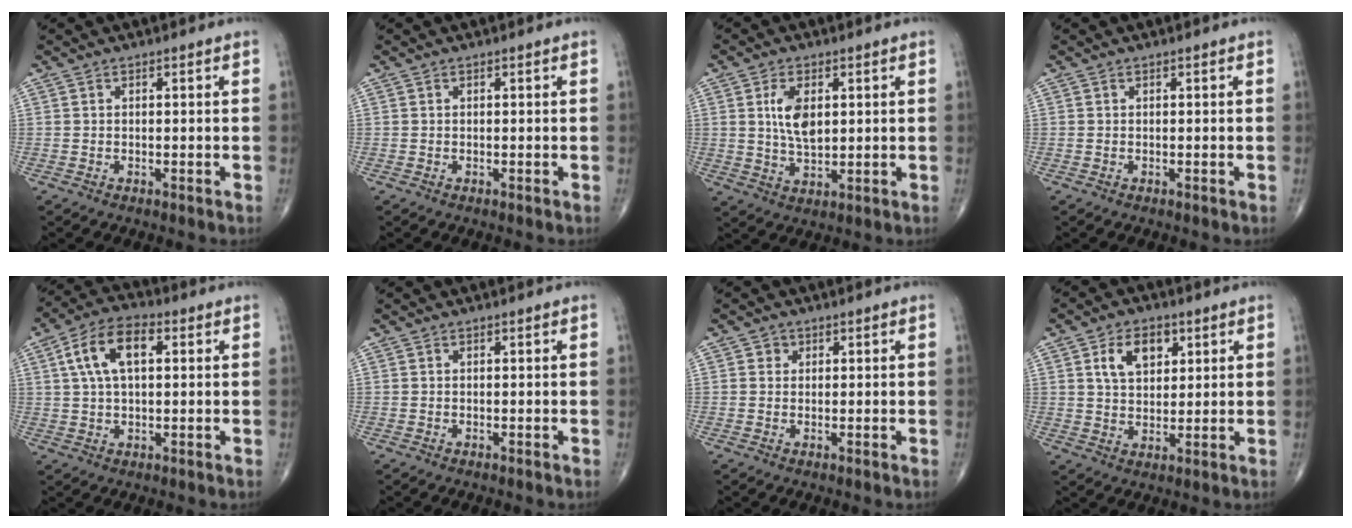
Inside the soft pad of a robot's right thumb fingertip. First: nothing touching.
{"total": 0.0}
{"total": 7.2, "force": [1.7, 3.9, 5.8], "torque": [-0.101, -0.009, 0.035]}
{"total": 0.0}
{"total": 10.6, "force": [2.7, 5.5, 8.7], "torque": [-0.162, 0.020, 0.044]}
{"total": 0.0}
{"total": 1.5, "force": [0.5, 1.3, 0.3], "torque": [0.006, 0.000, 0.003]}
{"total": 8.1, "force": [3.2, 5.1, 5.3], "torque": [-0.069, -0.009, 0.057]}